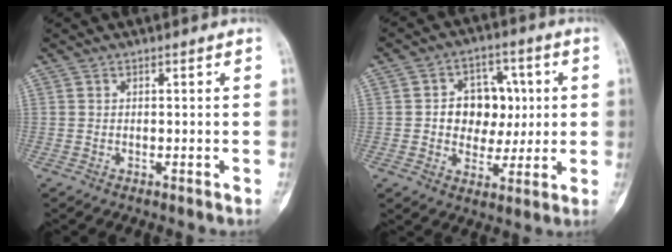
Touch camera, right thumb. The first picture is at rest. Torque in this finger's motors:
{"motor_torque": [1.14, 1.31, 0.61, -0.39, 0.01]}